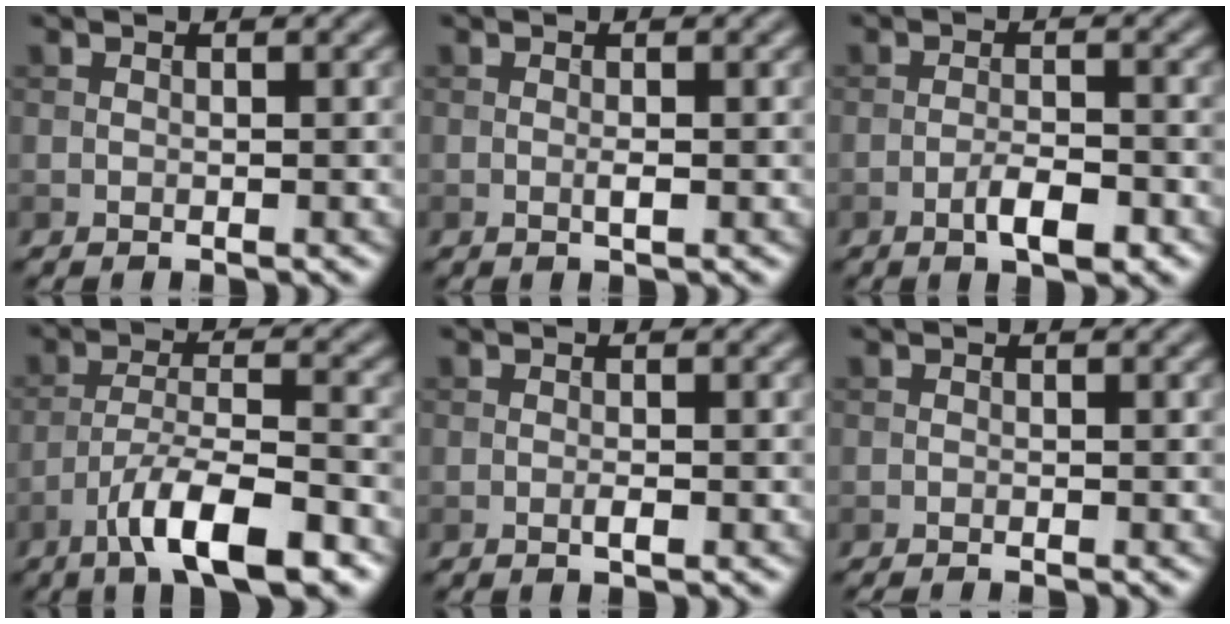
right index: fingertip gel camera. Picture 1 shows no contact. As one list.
[{"total": 0.8, "force": [-0.2, 0.1, 0.8], "torque": [-0.016, -0.002, -0.004]}, {"total": 3.4, "force": [-1.8, 0.9, 2.7], "torque": [-0.050, 0.002, -0.031]}, {"total": 8.3, "force": [-5.2, 2.1, 6.1], "torque": [-0.102, 0.004, -0.091]}, {"total": 0.8, "force": [-0.3, 0.1, 0.8], "torque": [-0.014, -0.001, -0.007]}, {"total": 0.8, "force": [-0.6, 0.2, 0.5], "torque": [-0.003, 0.000, -0.011]}]